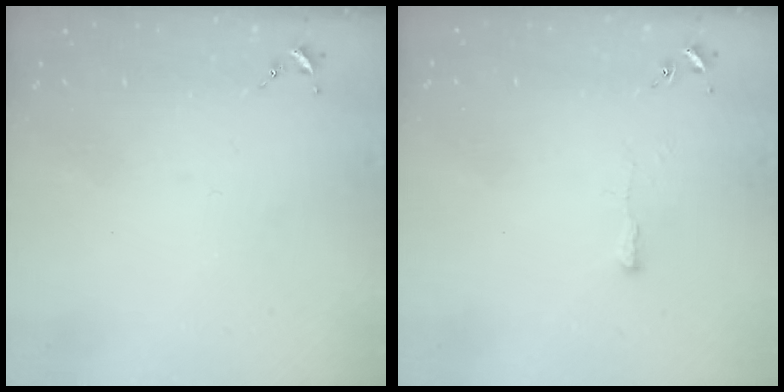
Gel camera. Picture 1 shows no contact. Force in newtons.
{"total": 3.1, "press": 3.1, "slide": 0.6}